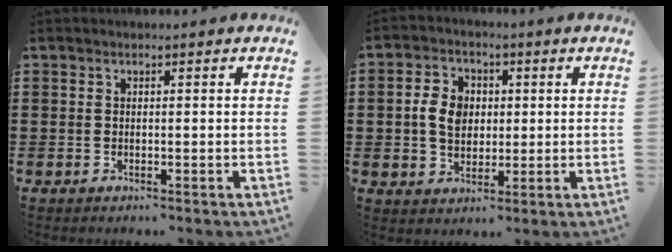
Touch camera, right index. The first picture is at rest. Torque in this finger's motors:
{"motor_torque": [0.27, -0.05, 0.35, 0.05]}